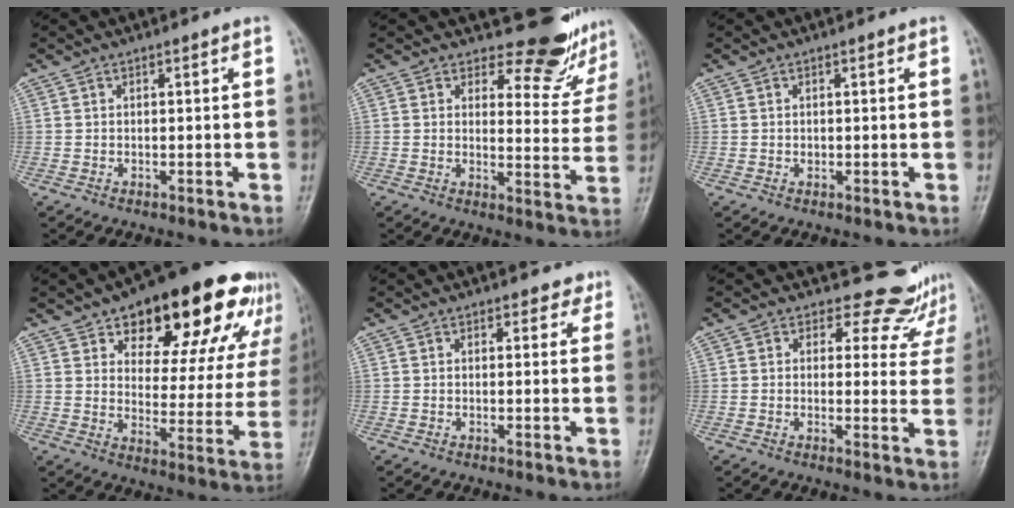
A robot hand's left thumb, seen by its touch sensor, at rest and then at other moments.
{"total": 11.4, "force": [10.5, 4.1, 1.8], "torque": [0.016, -0.103, 0.112]}
{"total": 0.6, "force": [0.2, 0.5, 0.3], "torque": [0.002, 0.000, 0.001]}
{"total": 24.0, "force": [14.5, 11.2, 15.5], "torque": [-0.157, -0.035, 0.196]}
{"total": 2.1, "force": [1.6, 1.3, 0.4], "torque": [0.016, -0.009, 0.010]}
{"total": 9.2, "force": [8.4, 3.9, -0.1], "torque": [0.052, -0.058, 0.076]}